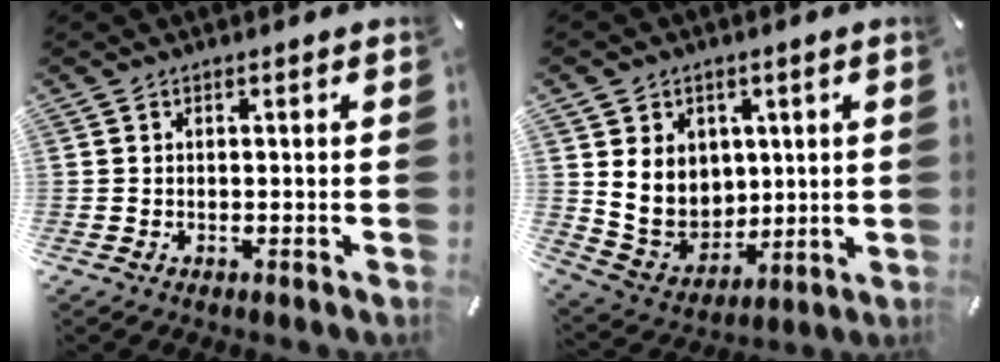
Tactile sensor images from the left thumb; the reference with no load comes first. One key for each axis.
{"total": 10.8, "fx": 3.3, "fy": 9.7, "fz": 3.3, "tx": -0.067, "ty": -0.029, "tz": 0.072}